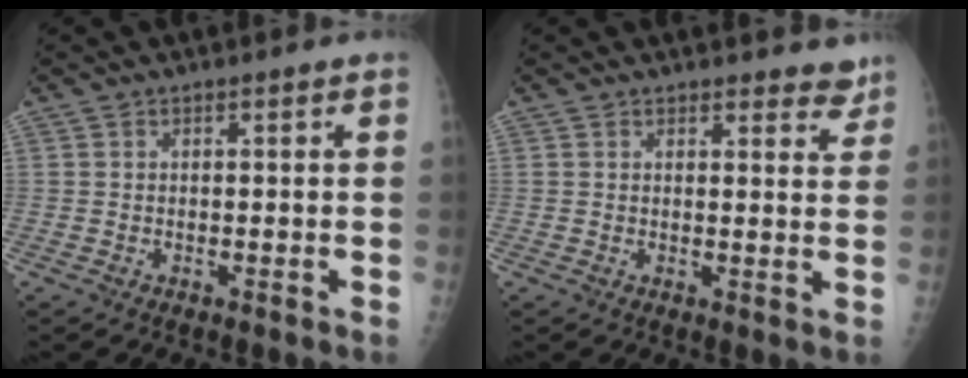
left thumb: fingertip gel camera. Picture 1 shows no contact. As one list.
[{"total": 4.0, "force": [3.5, 1.7, 1.2], "torque": [0.015, -0.021, 0.034]}]